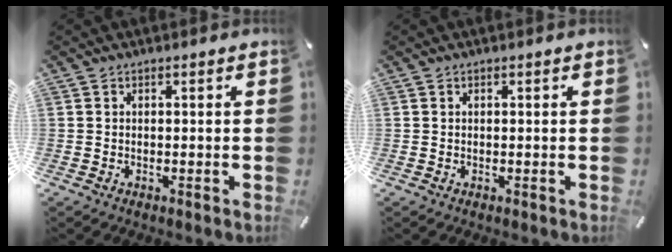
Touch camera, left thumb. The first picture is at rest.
{"total": 0.0}